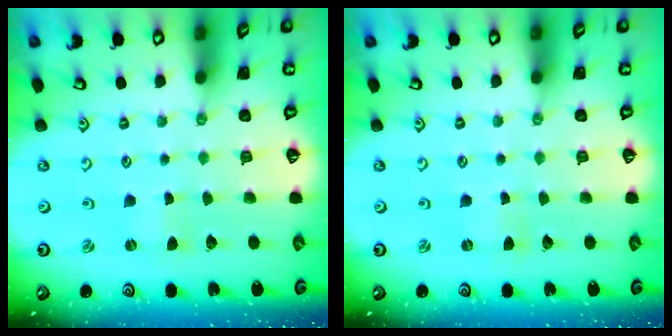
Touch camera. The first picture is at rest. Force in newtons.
{"total": 0.0}